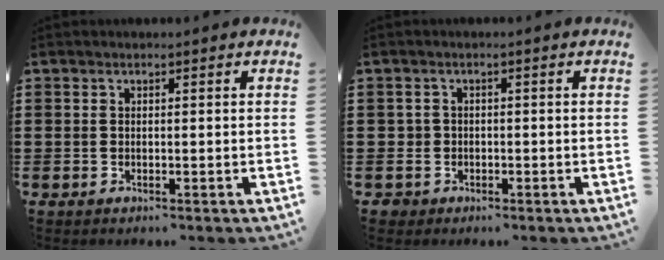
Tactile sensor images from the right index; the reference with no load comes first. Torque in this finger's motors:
{"motor_torque": [-0.95, 1.19, -0.01, -0.01]}